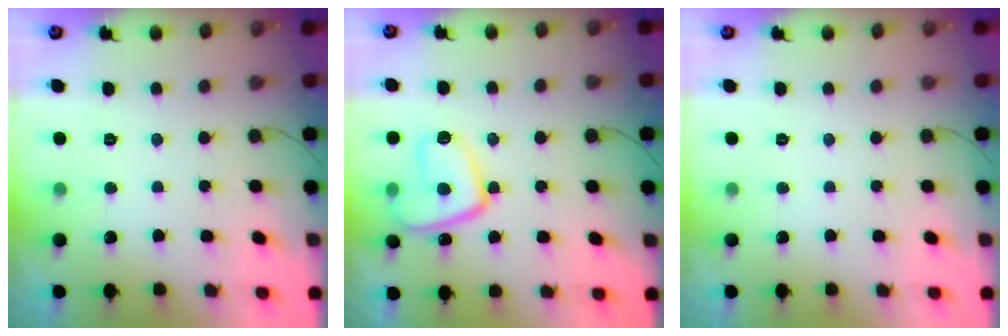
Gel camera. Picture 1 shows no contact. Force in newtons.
{"total": 14.0, "press": 13.9, "slide": 1.3}
{"total": 0.0}